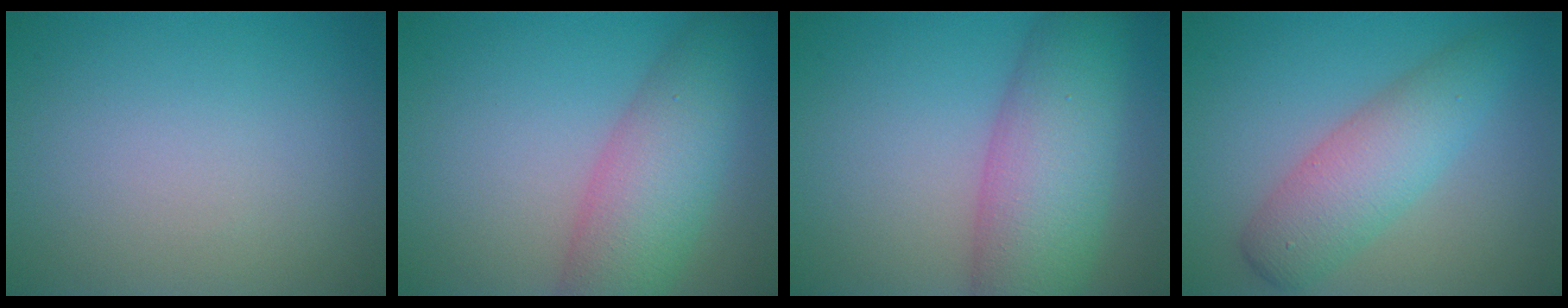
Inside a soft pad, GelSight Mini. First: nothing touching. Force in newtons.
{"total": 6.9, "press": 6.9, "slide": 0.2}
{"total": 8.7, "press": 8.7, "slide": 0.2}
{"total": 4.9, "press": 4.9, "slide": 0.0}